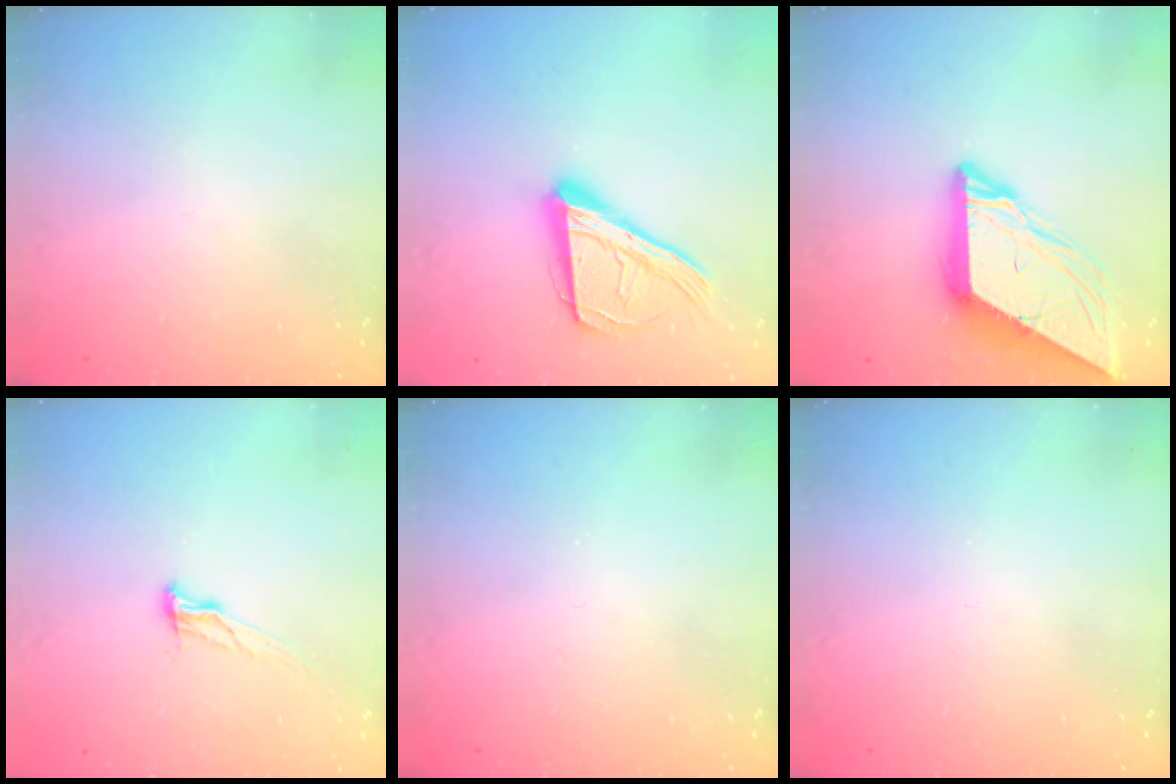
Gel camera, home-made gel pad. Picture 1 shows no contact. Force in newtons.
{"total": 17.8, "press": 17.7, "slide": 2.4}
{"total": 9.3, "press": 9.2, "slide": 0.8}
{"total": 8.6, "press": 8.2, "slide": 2.5}
{"total": 0.0}
{"total": 0.0}